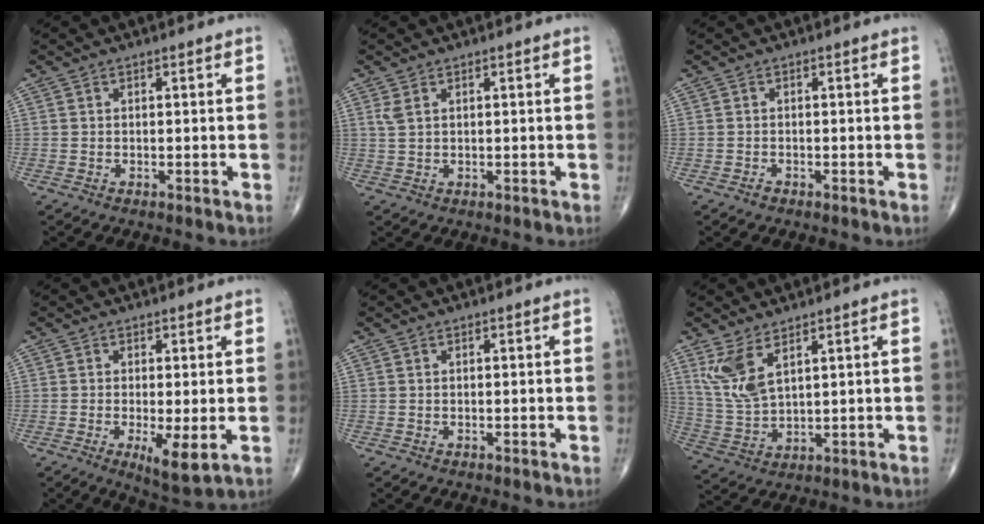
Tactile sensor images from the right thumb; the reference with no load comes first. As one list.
[{"total": 1.9, "force": [1.0, 0.8, 1.4], "torque": [-0.034, 0.006, 0.029]}, {"total": 0.7, "force": [-0.5, 0.4, 0.2], "torque": [-0.001, 0.001, -0.013]}, {"total": 5.9, "force": [-1.2, 1.5, 5.6], "torque": [-0.096, -0.020, -0.020]}, {"total": 0.0}, {"total": 7.9, "force": [4.4, 3.1, 5.8], "torque": [-0.123, -0.022, 0.103]}]